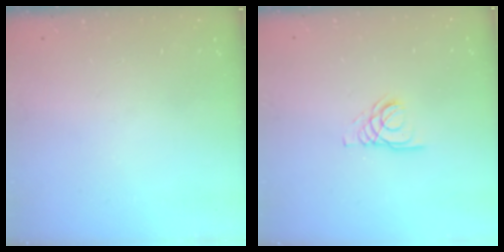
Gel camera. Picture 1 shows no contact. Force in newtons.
{"total": 2.8, "press": 2.8, "slide": 0.3}